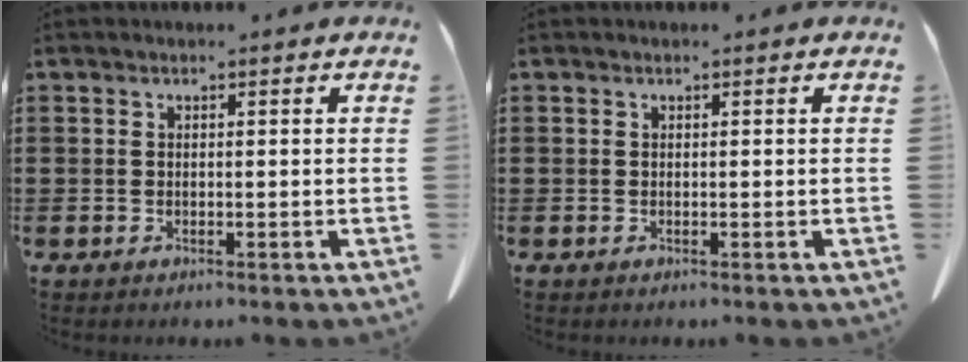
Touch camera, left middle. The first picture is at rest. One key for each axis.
{"total": 0.0}